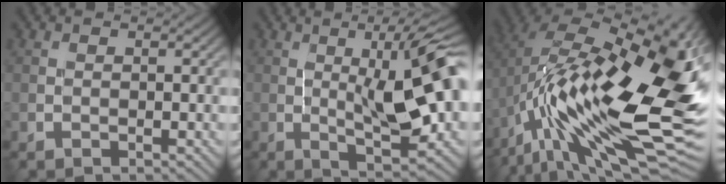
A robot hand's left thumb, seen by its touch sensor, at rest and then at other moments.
{"total": 12.8, "force": [0.4, 3.4, 12.3], "torque": [-0.161, 0.011, 0.005]}
{"total": 20.7, "force": [-3.4, 8.8, 18.4], "torque": [-0.340, -0.009, -0.061]}